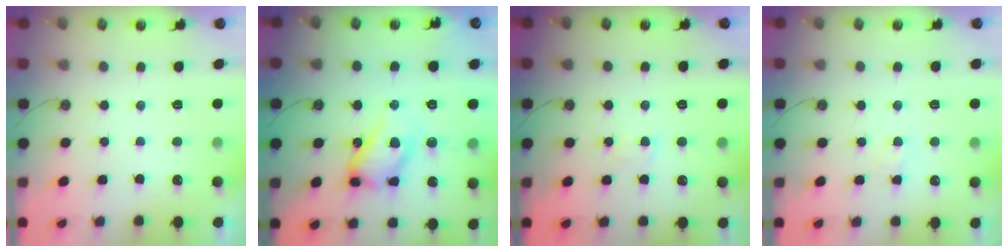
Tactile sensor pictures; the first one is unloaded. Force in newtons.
{"total": 14.5, "press": 14.5, "slide": 0.7}
{"total": 1.7, "press": 1.6, "slide": 0.3}
{"total": 5.1, "press": 5.1, "slide": 0.5}